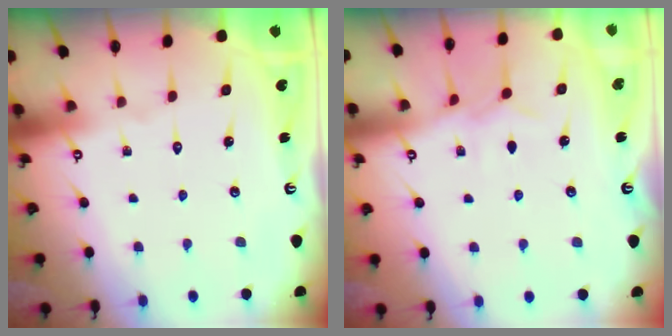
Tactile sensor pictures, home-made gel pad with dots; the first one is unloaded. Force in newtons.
{"total": 6.0, "press": 5.9, "slide": 0.7}